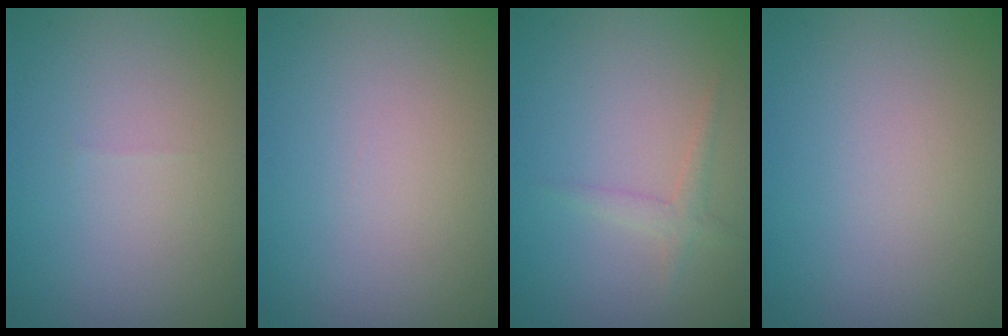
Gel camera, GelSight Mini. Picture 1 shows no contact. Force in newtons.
{"total": 0.0}
{"total": 1.4, "press": 1.4, "slide": 0.0}
{"total": 0.0}